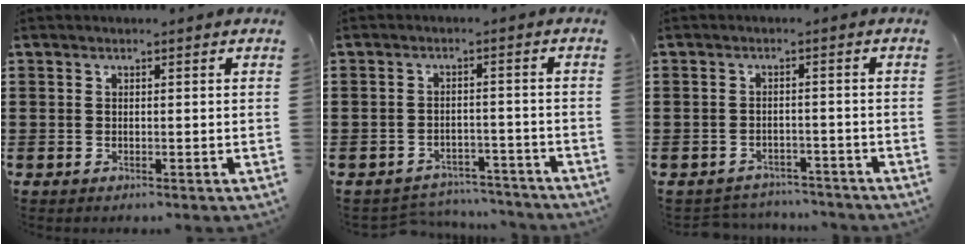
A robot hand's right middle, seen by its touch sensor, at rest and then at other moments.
{"total": 3.6, "force": [-3.6, 0.5, 0.1], "torque": [-0.007, 0.002, -0.077]}
{"total": 2.6, "force": [-2.5, 0.5, -0.2], "torque": [-0.005, 0.000, -0.056]}